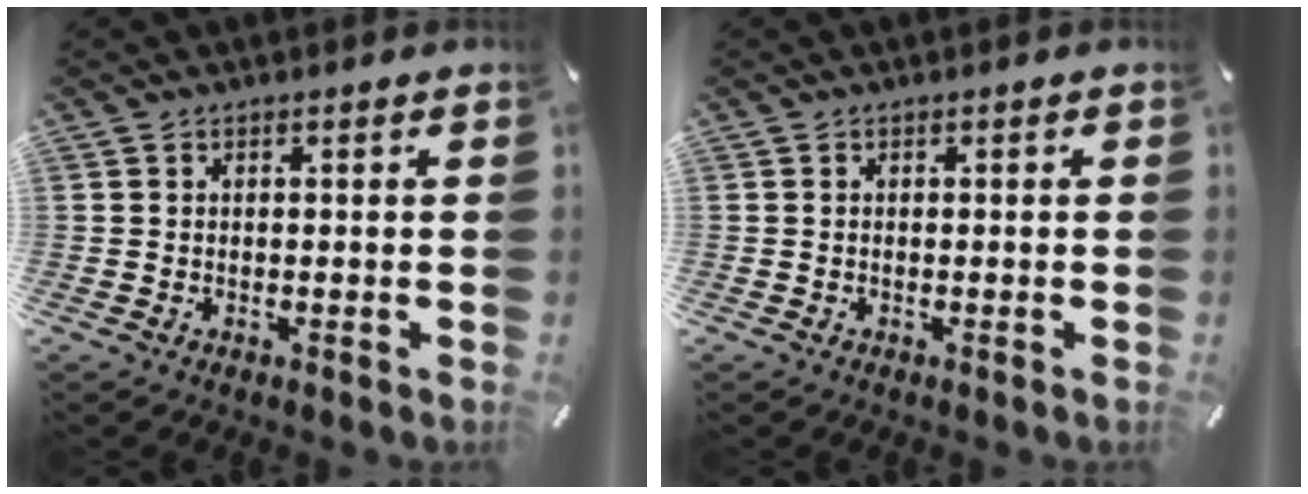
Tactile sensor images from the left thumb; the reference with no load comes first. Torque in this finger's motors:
{"motor_torque": [-0.01, 0.01, 0.00, 0.00, 0.00]}